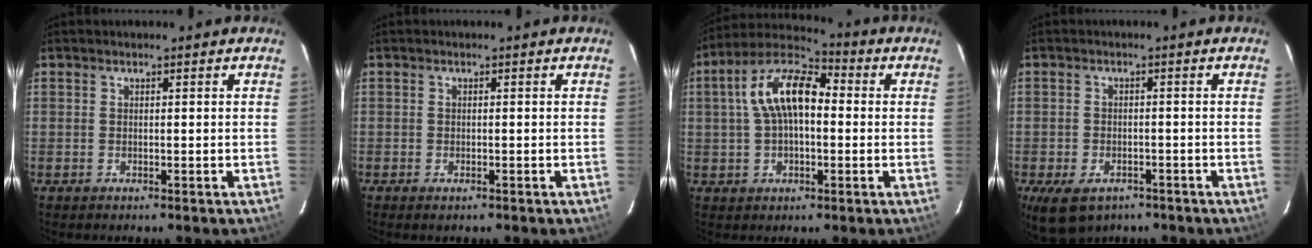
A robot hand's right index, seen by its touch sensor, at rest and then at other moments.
{"total": 1.0, "force": [-0.7, 0.5, 0.6], "torque": [-0.011, -0.002, -0.013]}
{"total": 12.6, "force": [1.2, 6.7, 10.6], "torque": [-0.203, 0.033, 0.014]}
{"total": 8.3, "force": [-5.1, 4.8, 4.4], "torque": [-0.093, -0.017, -0.076]}